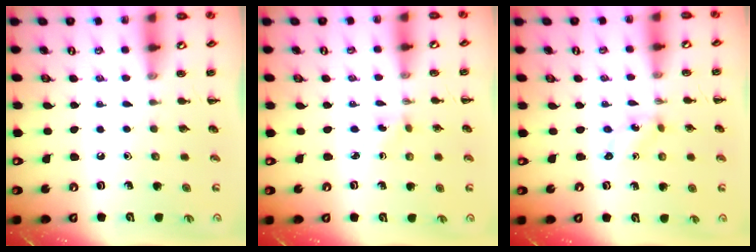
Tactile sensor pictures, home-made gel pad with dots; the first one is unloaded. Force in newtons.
{"total": 1.5, "press": 1.3, "slide": 0.6}
{"total": 0.6, "press": 0.5, "slide": 0.3}